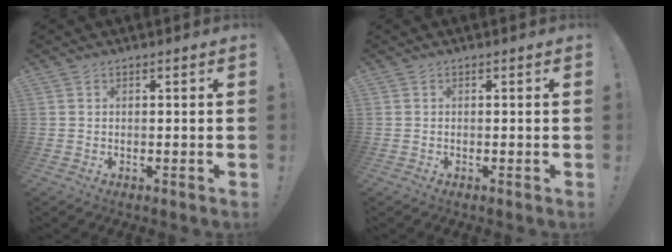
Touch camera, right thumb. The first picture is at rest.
{"total": 0.0}